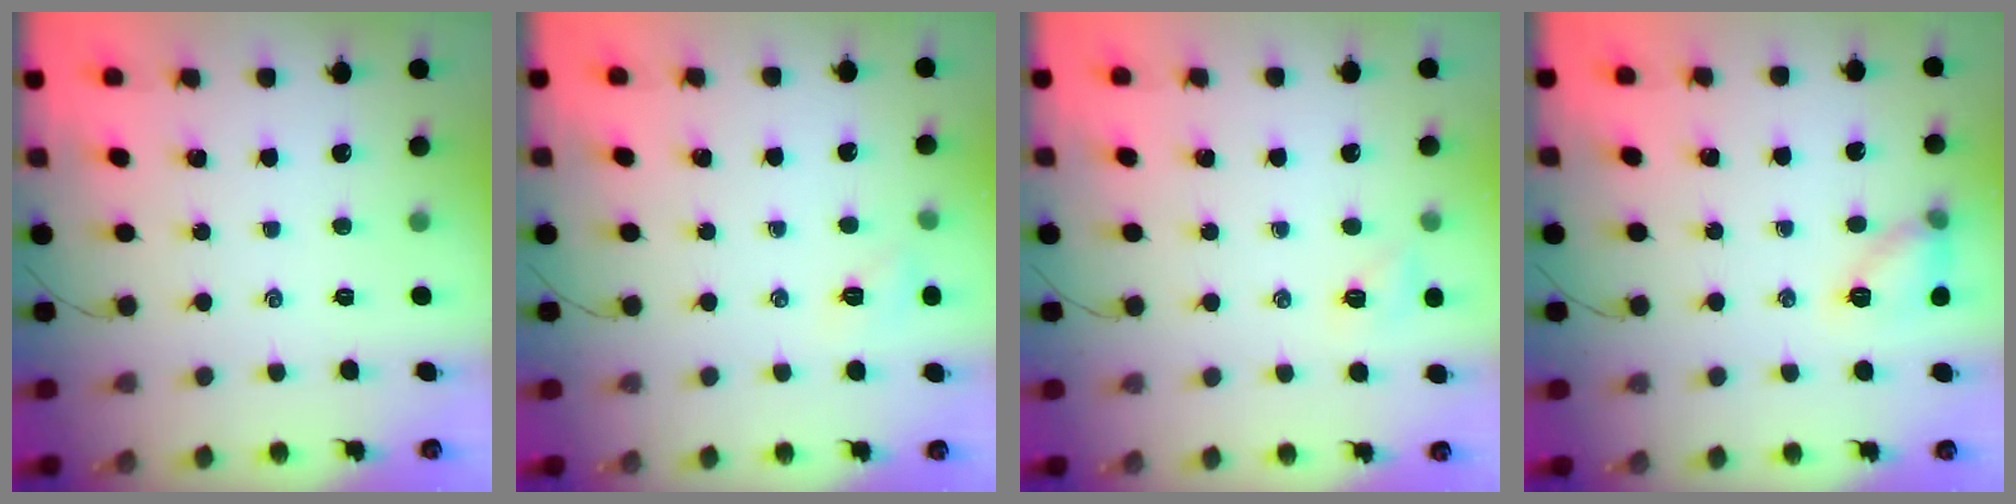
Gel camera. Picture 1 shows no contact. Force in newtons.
{"total": 4.9, "press": 4.7, "slide": 1.2}
{"total": 5.3, "press": 5.1, "slide": 1.3}
{"total": 9.3, "press": 9.3, "slide": 0.3}